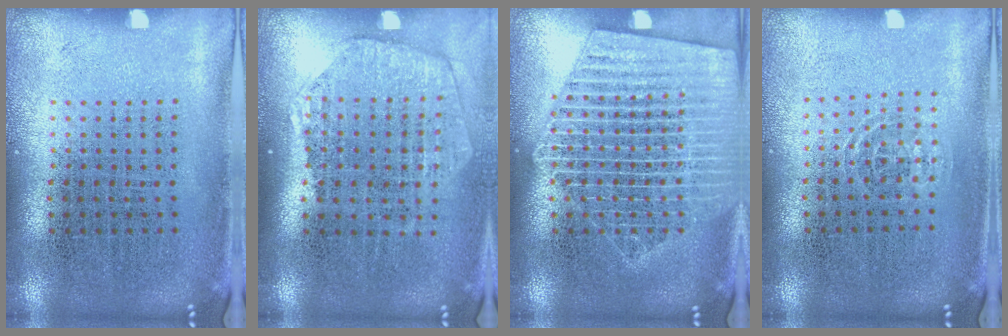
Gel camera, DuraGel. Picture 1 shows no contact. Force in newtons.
{"total": 1.8, "press": 1.7, "slide": 0.8}
{"total": 4.0, "press": 3.9, "slide": 0.4}
{"total": 0.8, "press": 0.5, "slide": 0.6}